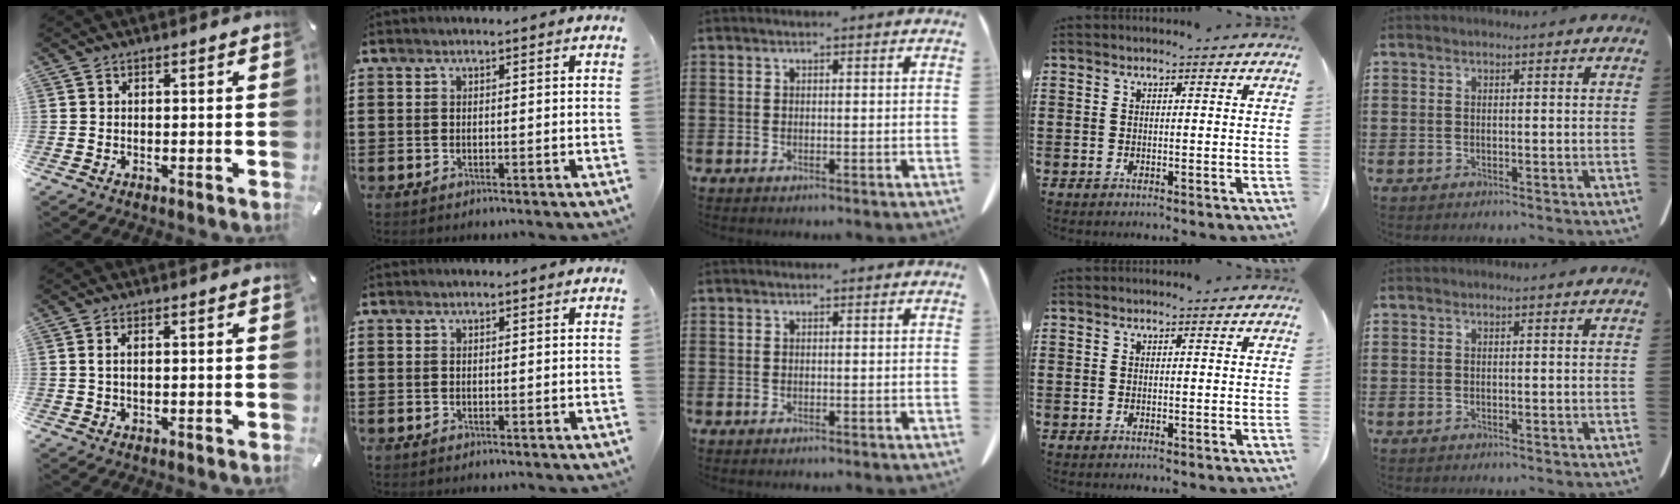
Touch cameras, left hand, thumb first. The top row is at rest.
{"thumb": {"total": 1.8, "force": [0.3, 0.8, 1.5], "torque": [-0.032, 0.004, 0.003]}}